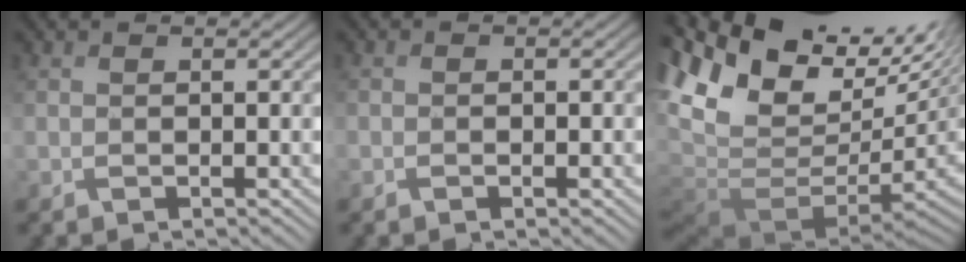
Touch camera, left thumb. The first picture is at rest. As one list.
[{"total": 1.1, "force": [-0.6, 0.7, 0.6], "torque": [-0.005, 0.000, -0.005]}, {"total": 15.0, "force": [-1.6, 10.1, 11.0], "torque": [-0.177, -0.006, 0.023]}]